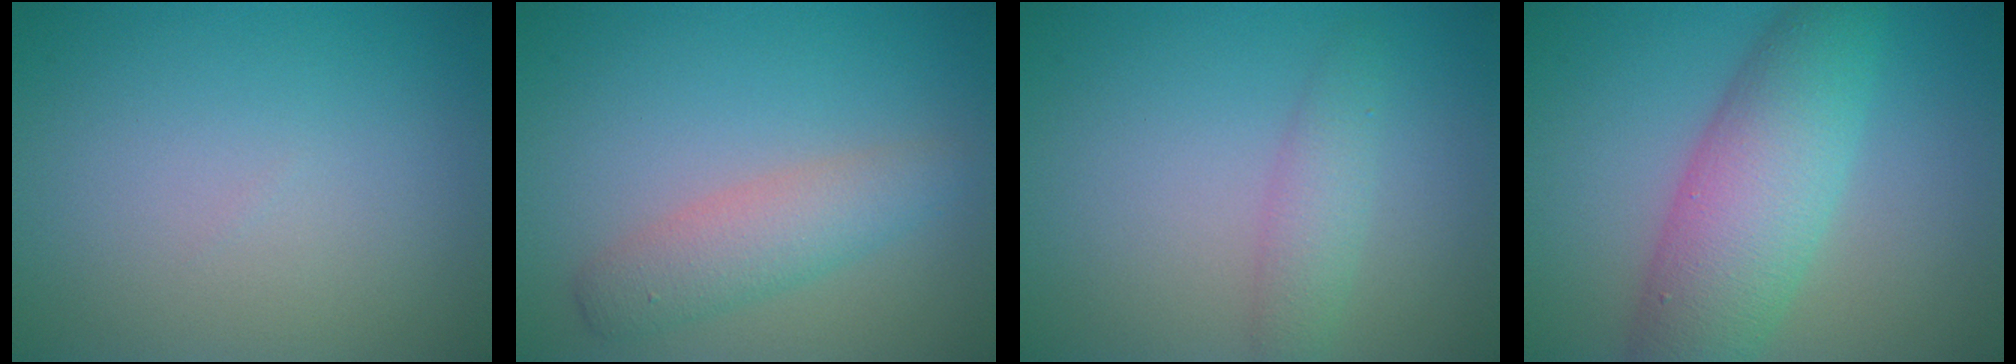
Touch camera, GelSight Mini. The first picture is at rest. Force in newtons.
{"total": 3.3, "press": 3.3, "slide": 0.1}
{"total": 2.2, "press": 2.2, "slide": 0.0}
{"total": 7.5, "press": 7.5, "slide": 0.1}